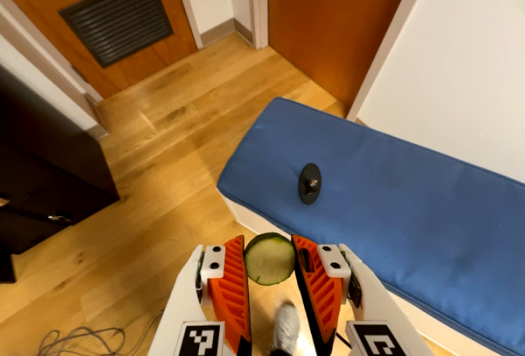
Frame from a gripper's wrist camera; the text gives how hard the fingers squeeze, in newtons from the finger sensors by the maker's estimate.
{"total": 9.1, "left": 9.4, "right": 8.9}